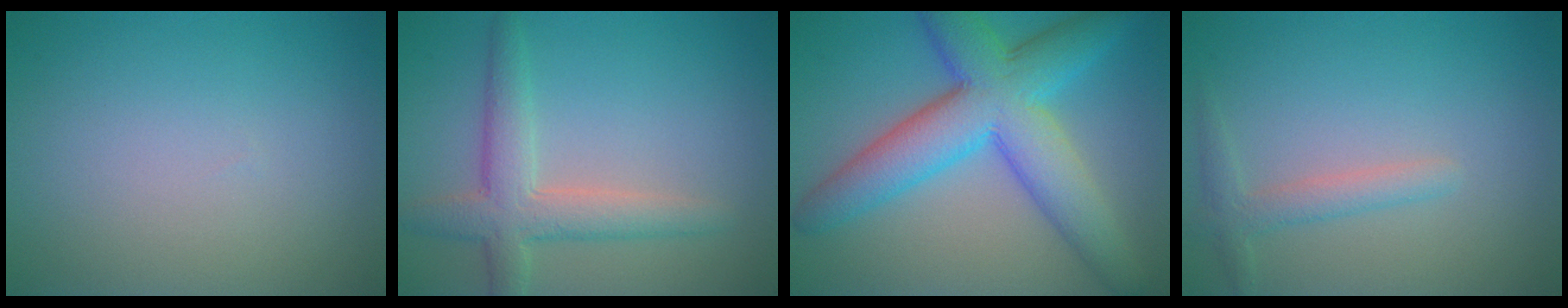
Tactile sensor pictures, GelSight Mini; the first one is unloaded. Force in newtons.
{"total": 4.4, "press": 4.4, "slide": 0.3}
{"total": 9.5, "press": 9.5, "slide": 0.1}
{"total": 2.0, "press": 2.0, "slide": 0.1}